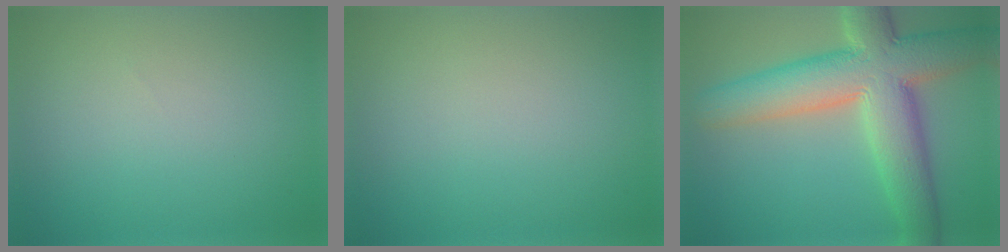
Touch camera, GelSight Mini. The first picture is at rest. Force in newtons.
{"total": 0.0}
{"total": 10.9, "press": 10.9, "slide": 0.8}